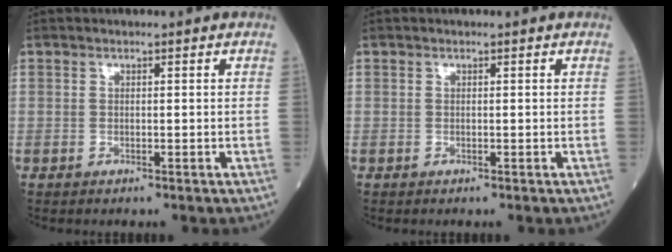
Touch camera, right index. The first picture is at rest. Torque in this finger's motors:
{"motor_torque": [0.00, 0.00, -0.01, 0.00]}